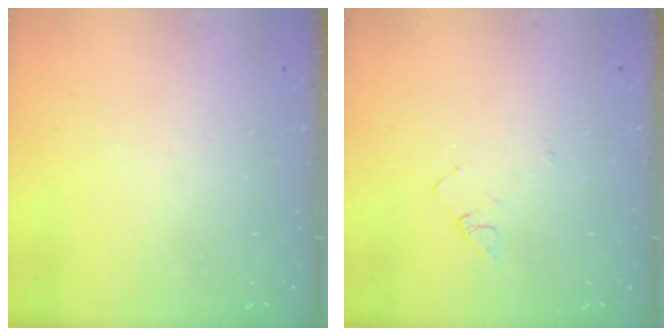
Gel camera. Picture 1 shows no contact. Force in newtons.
{"total": 3.1, "press": 3.1, "slide": 0.5}